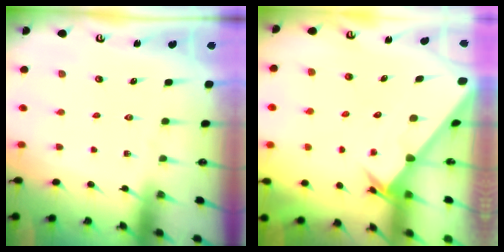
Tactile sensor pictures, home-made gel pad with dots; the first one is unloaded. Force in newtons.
{"total": 2.7, "press": 2.7, "slide": 0.2}